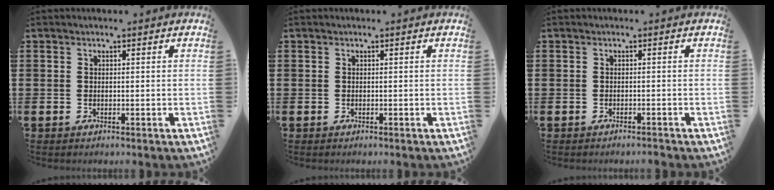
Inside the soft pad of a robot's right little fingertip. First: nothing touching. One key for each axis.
{"total": 0.0}
{"total": 0.7, "fx": -0.7, "fy": -0.1, "fz": 0.2, "tx": -0.003, "ty": -0.003, "tz": -0.014}